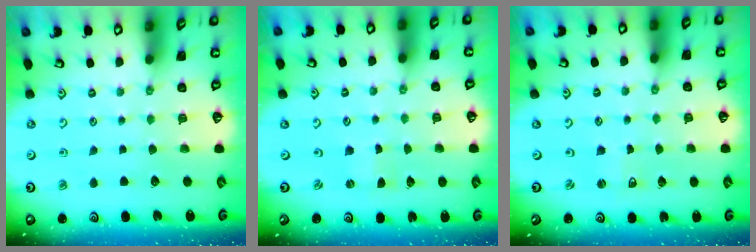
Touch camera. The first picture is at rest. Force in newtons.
{"total": 0.0}
{"total": 1.9, "press": 1.8, "slide": 0.4}